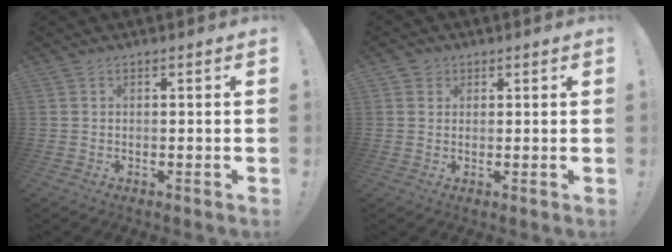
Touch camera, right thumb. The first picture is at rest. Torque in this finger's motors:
{"motor_torque": [-0.08, 0.31, 0.14, -0.29, 0.00]}